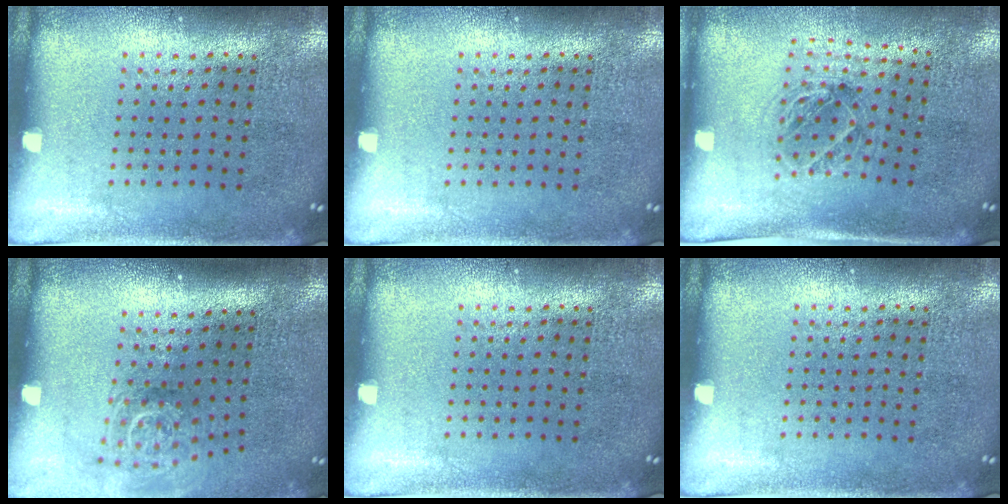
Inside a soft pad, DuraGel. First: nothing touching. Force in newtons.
{"total": 0.0}
{"total": 1.1, "press": 1.1, "slide": 0.3}
{"total": 1.9, "press": 1.3, "slide": 1.4}
{"total": 0.0}
{"total": 0.0}